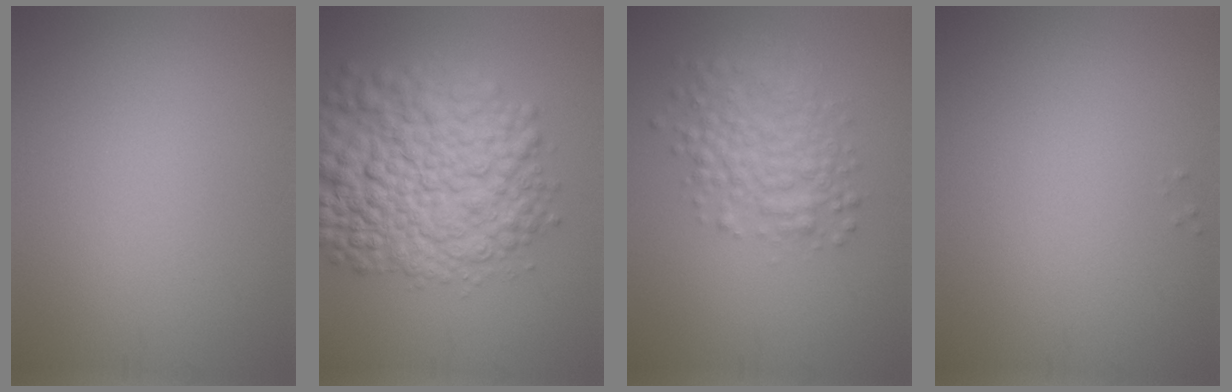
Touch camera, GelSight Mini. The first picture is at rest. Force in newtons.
{"total": 10.9, "press": 10.9, "slide": 0.3}
{"total": 4.6, "press": 4.6, "slide": 0.1}
{"total": 0.0}